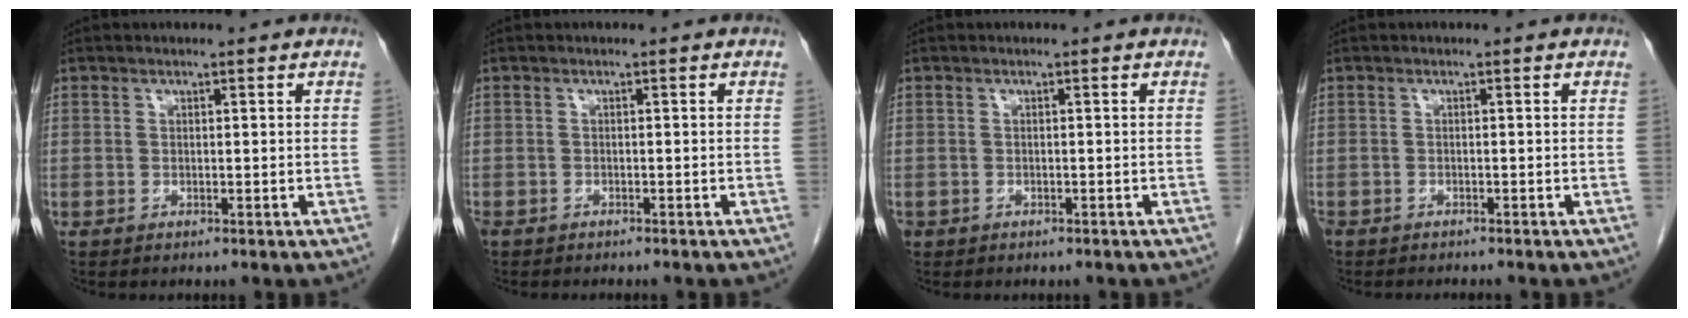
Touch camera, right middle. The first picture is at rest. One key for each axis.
{"total": 3.3, "fx": -2.7, "fy": 1.2, "fz": 1.3, "tx": -0.023, "ty": -0.008, "tz": -0.036}
{"total": 1.2, "fx": -0.8, "fy": 0.8, "fz": 0.2, "tx": -0.010, "ty": 0.002, "tz": -0.010}
{"total": 3.6, "fx": -3.2, "fy": 1.1, "fz": 1.3, "tx": -0.020, "ty": -0.006, "tz": -0.047}